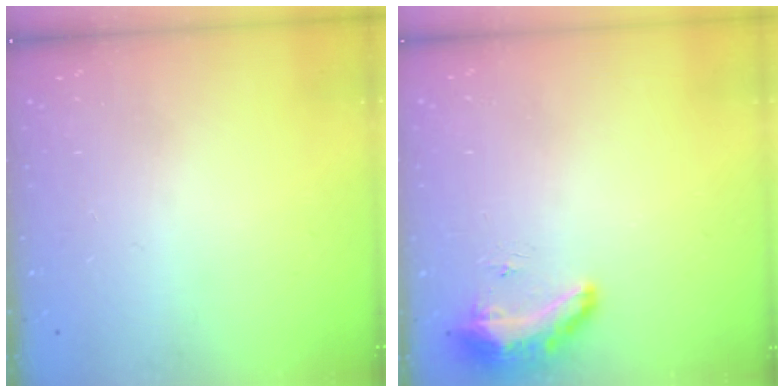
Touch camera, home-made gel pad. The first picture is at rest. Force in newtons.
{"total": 16.1, "press": 10.6, "slide": 12.1}